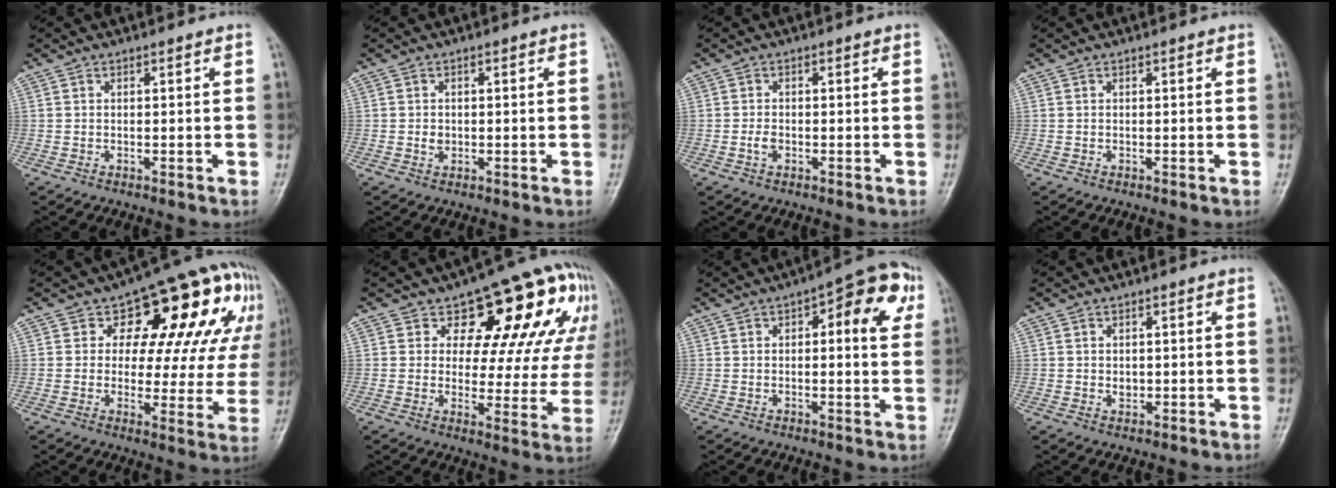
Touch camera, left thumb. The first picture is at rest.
{"total": 1.2, "force": [-0.3, 1.1, 0.4], "torque": [-0.007, 0.001, -0.005]}
{"total": 1.3, "force": [-0.7, 0.9, 0.7], "torque": [-0.018, 0.004, -0.015]}
{"total": 0.0}
{"total": 19.8, "force": [7.3, 10.6, 15.1], "torque": [-0.126, 0.000, 0.089]}
{"total": 19.4, "force": [9.2, 10.1, 13.8], "torque": [-0.116, -0.025, 0.114]}
{"total": 11.3, "force": [3.8, 4.3, 9.8], "torque": [-0.095, 0.016, 0.038]}
{"total": 1.1, "force": [-0.1, 1.0, 0.5], "torque": [-0.006, -0.001, 0.001]}